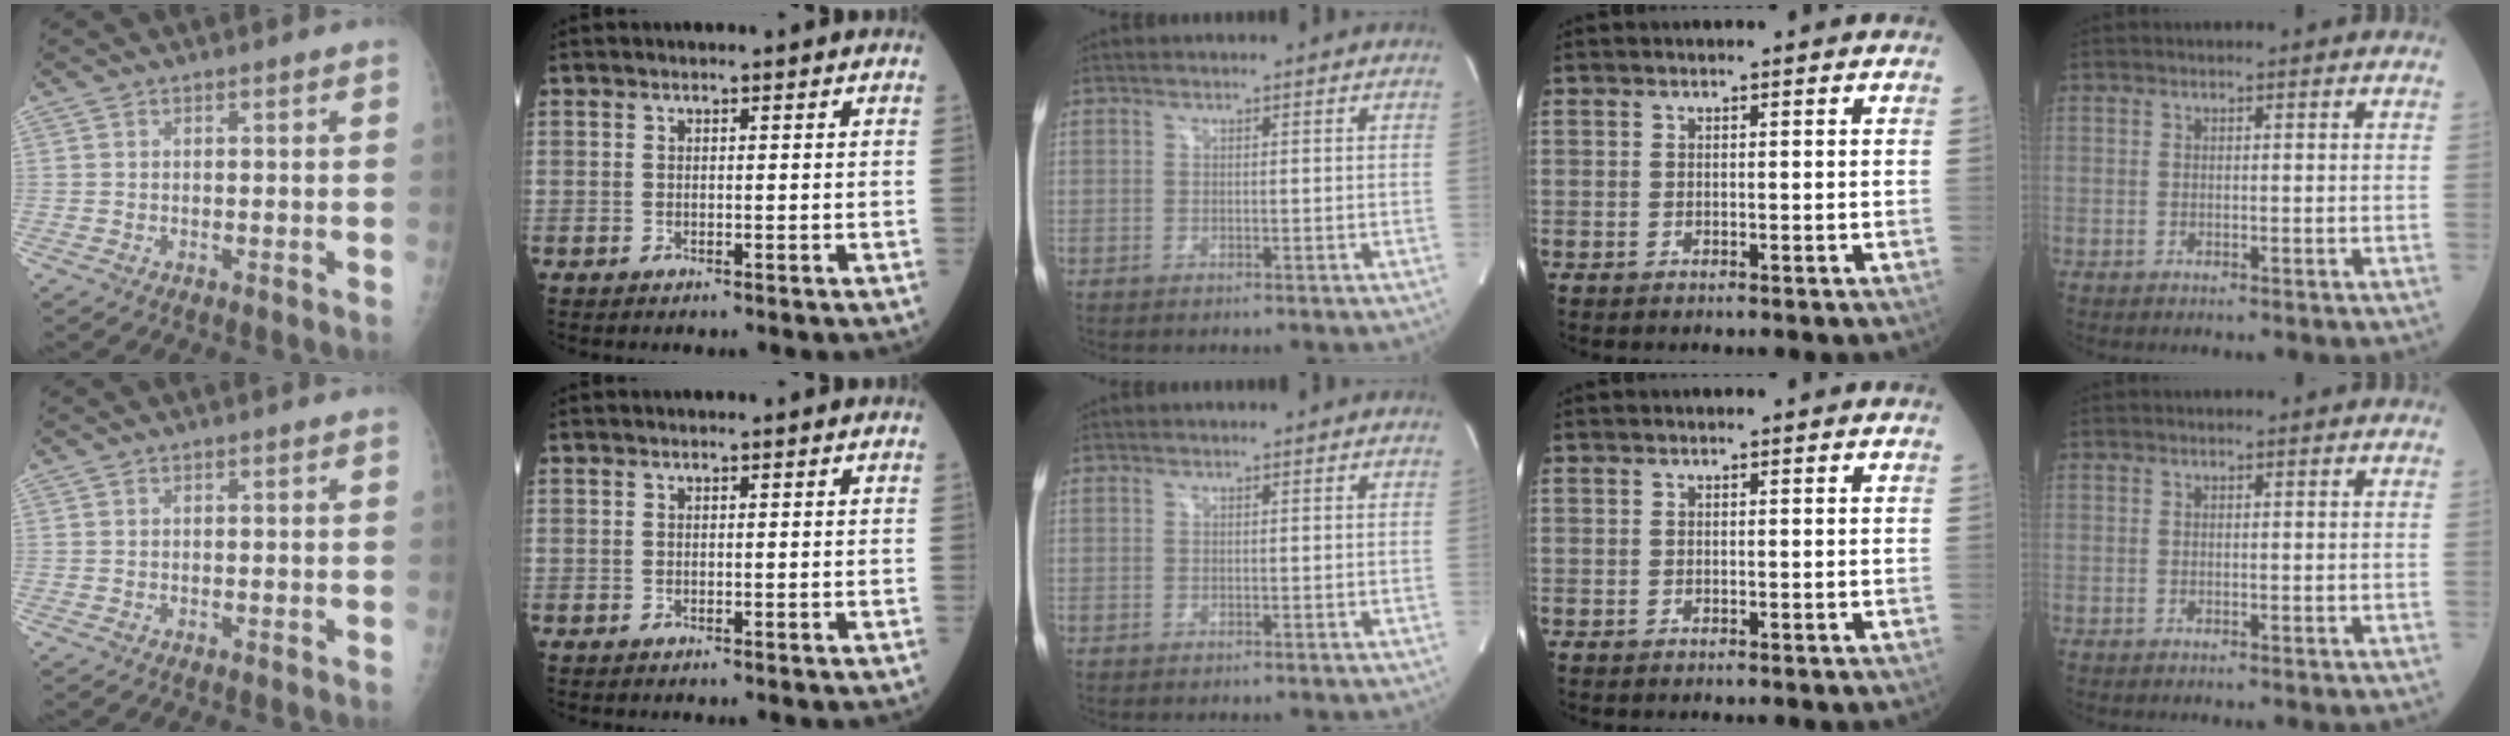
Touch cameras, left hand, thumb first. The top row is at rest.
{}